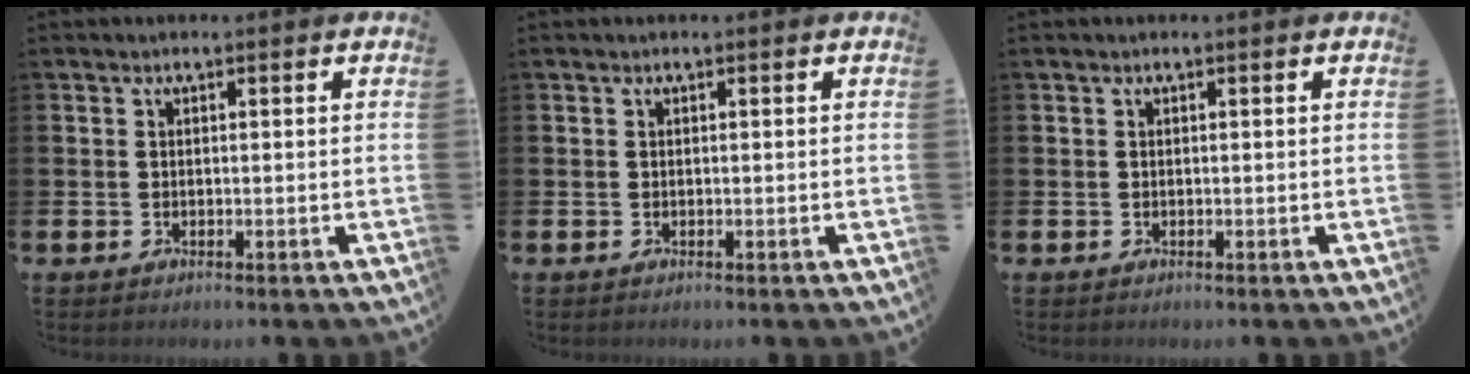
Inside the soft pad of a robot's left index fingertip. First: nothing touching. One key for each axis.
{"total": 0.0}
{"total": 0.0}